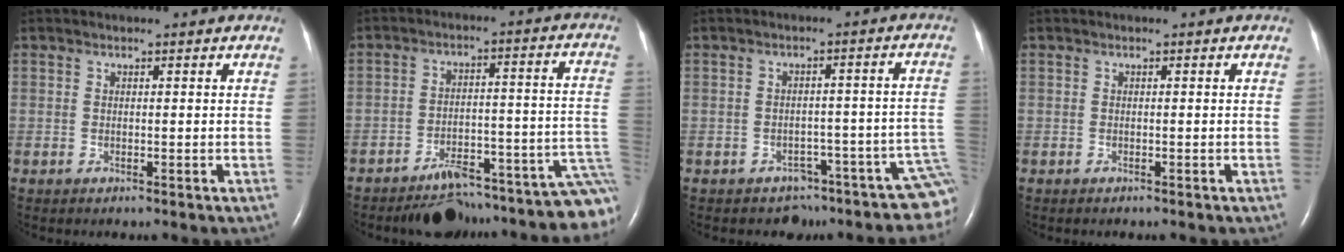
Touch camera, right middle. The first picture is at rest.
{"total": 19.9, "force": [-17.6, 3.3, 8.8], "torque": [-0.025, 0.051, -0.227]}
{"total": 9.2, "force": [-7.1, 5.1, 3.0], "torque": [-0.009, 0.062, -0.073]}
{"total": 1.0, "force": [-0.9, 0.3, 0.5], "torque": [-0.010, -0.002, -0.007]}